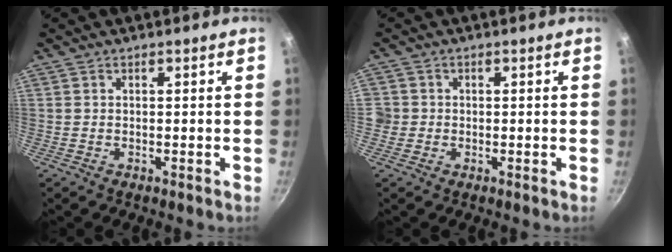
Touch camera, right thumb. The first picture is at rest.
{"total": 2.5, "force": [-0.5, 2.4, 0.4], "torque": [0.004, 0.010, -0.010]}